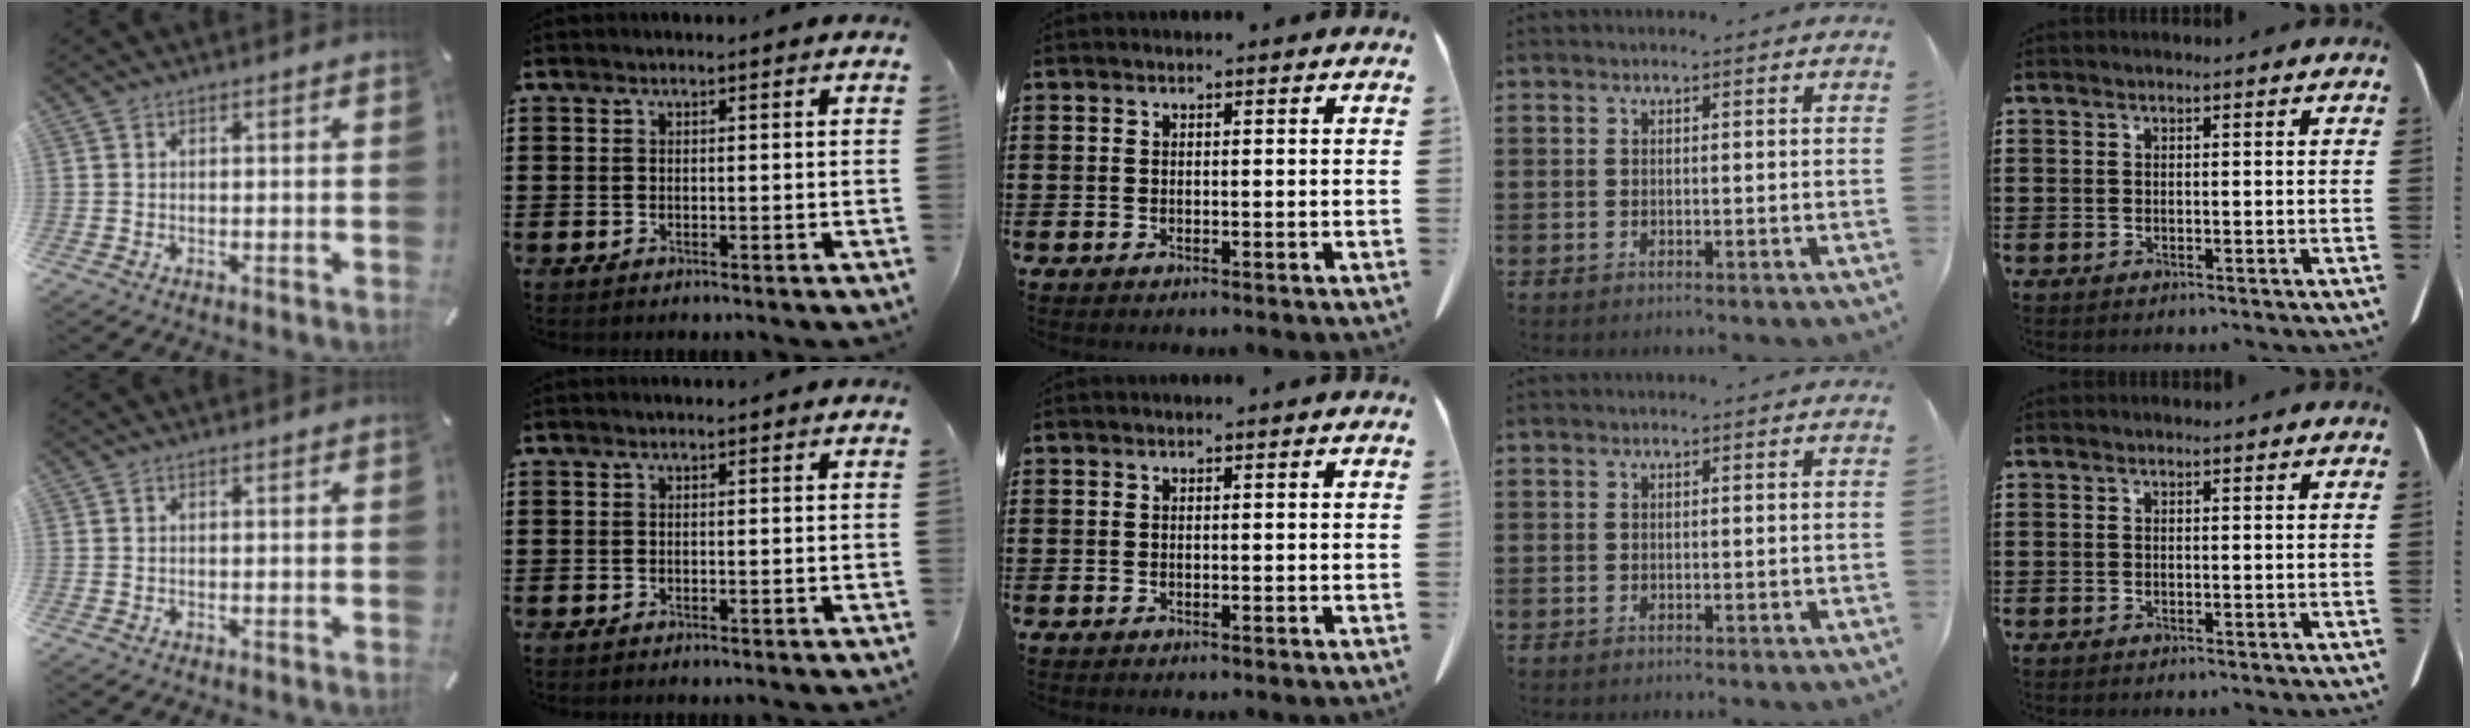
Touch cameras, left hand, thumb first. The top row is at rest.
{}